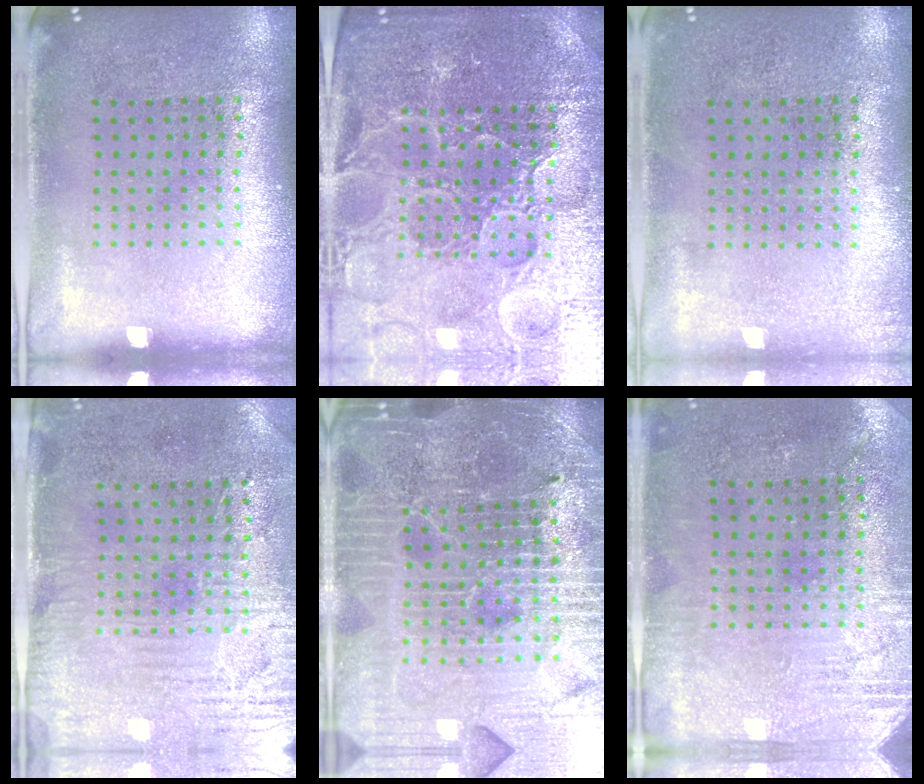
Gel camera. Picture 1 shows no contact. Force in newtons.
{"total": 5.2, "press": 4.9, "slide": 1.8}
{"total": 0.5, "press": 0.5, "slide": 0.1}
{"total": 3.1, "press": 2.6, "slide": 1.8}
{"total": 5.6, "press": 5.2, "slide": 2.1}
{"total": 2.8, "press": 2.5, "slide": 1.4}